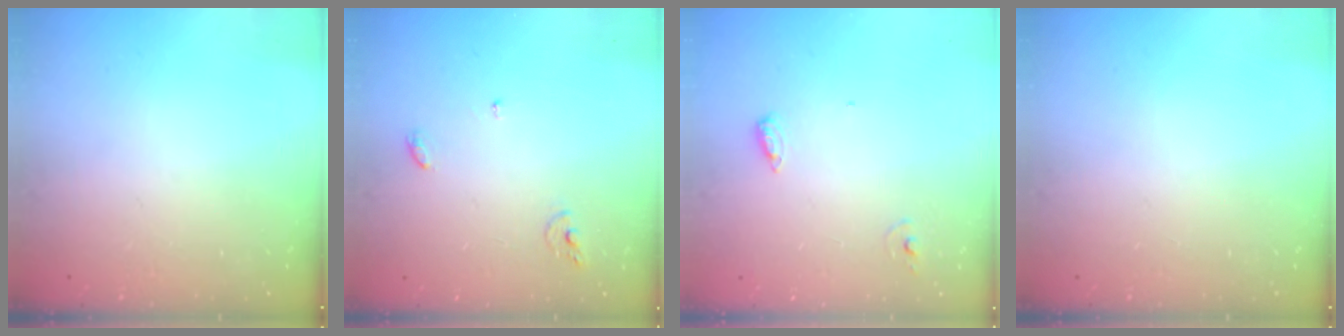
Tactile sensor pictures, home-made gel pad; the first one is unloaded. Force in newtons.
{"total": 5.4, "press": 5.4, "slide": 0.2}
{"total": 6.0, "press": 5.8, "slide": 1.5}
{"total": 0.0}